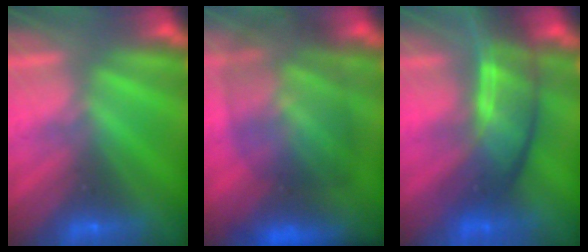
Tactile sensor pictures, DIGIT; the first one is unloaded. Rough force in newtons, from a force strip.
{"total": 7.4}
{"total": 7.7}